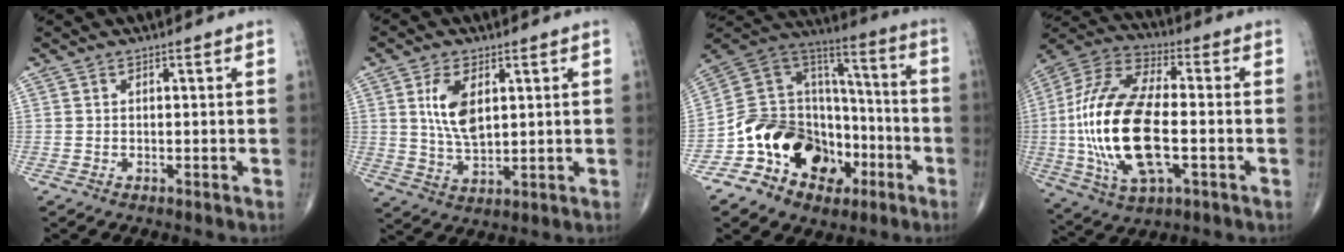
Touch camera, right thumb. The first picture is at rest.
{"total": 8.2, "force": [2.3, 4.2, 6.6], "torque": [-0.120, -0.013, 0.050]}
{"total": 21.2, "force": [-8.8, 15.4, 11.6], "torque": [-0.147, 0.093, -0.147]}
{"total": 23.5, "force": [-3.0, 10.6, 20.8], "torque": [-0.446, 0.013, -0.050]}